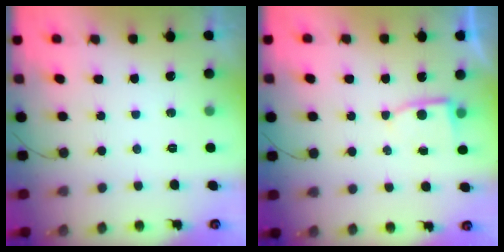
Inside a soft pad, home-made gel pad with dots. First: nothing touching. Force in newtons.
{"total": 2.8, "press": 2.8, "slide": 0.3}